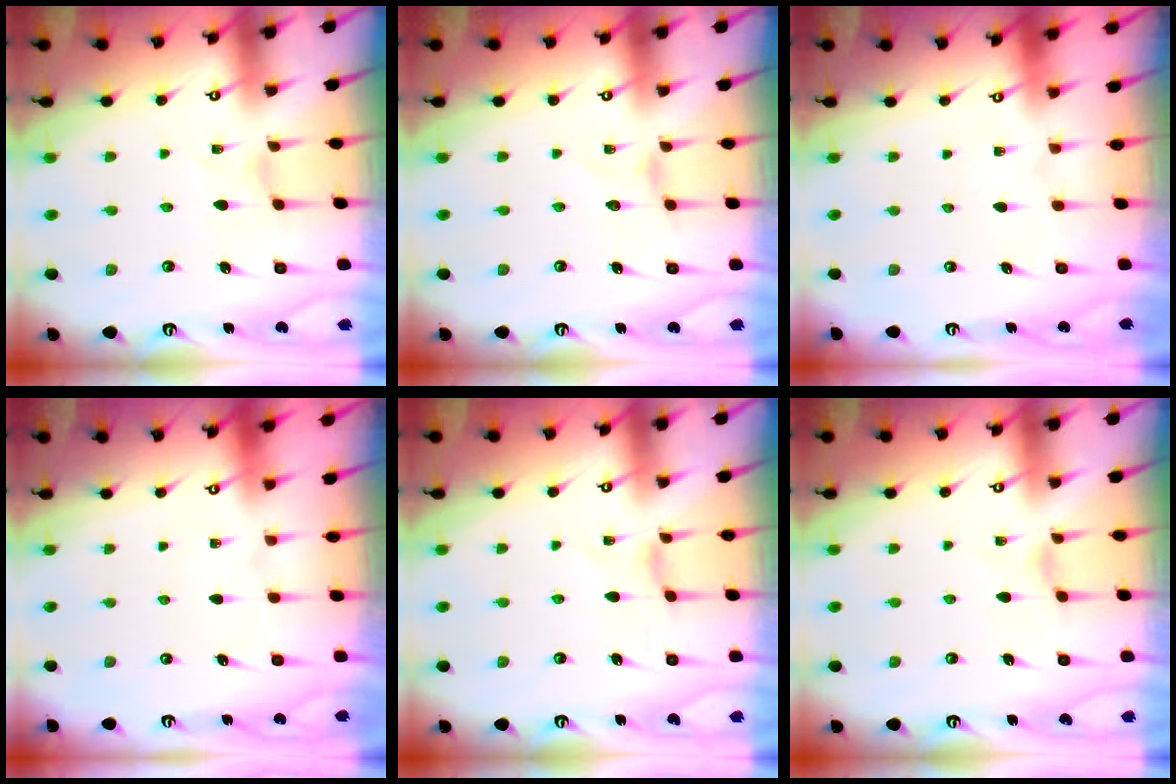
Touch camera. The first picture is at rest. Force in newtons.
{"total": 0.0}
{"total": 0.0}
{"total": 0.0}
{"total": 0.0}
{"total": 0.8, "press": 0.8, "slide": 0.2}